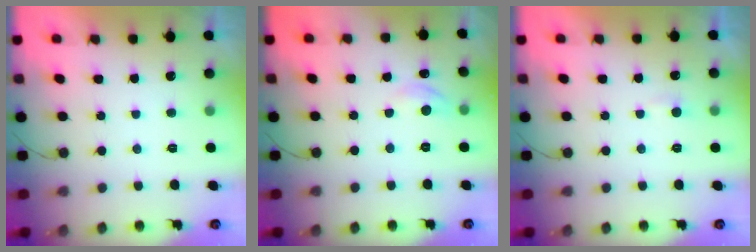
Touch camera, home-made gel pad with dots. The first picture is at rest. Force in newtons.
{"total": 4.7, "press": 4.7, "slide": 0.7}
{"total": 3.7, "press": 3.7, "slide": 0.4}